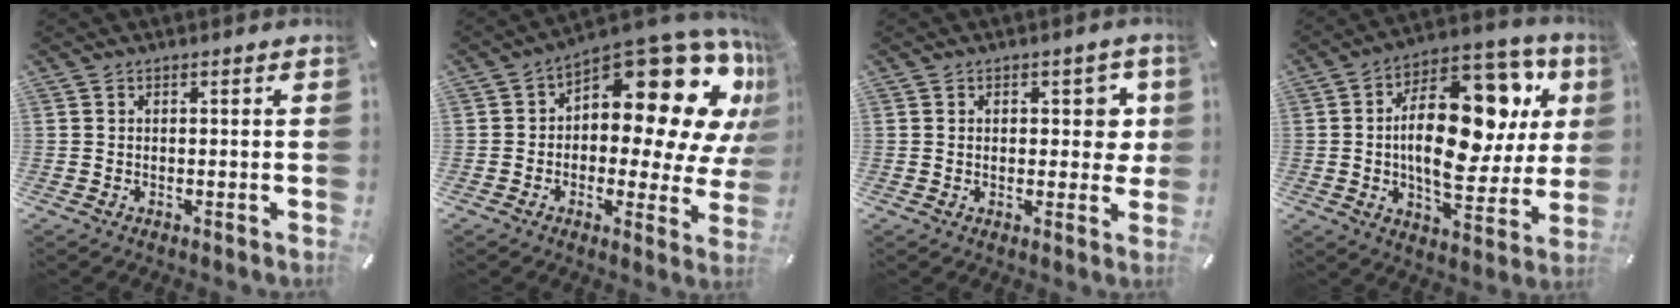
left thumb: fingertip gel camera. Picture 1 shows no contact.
{"total": 20.5, "force": [9.1, 10.2, 15.2], "torque": [-0.191, -0.085, 0.151]}
{"total": 6.1, "force": [1.4, 3.6, 4.8], "torque": [-0.049, -0.005, 0.014]}
{"total": 26.5, "force": [4.6, 14.2, 21.9], "torque": [-0.351, -0.029, 0.081]}